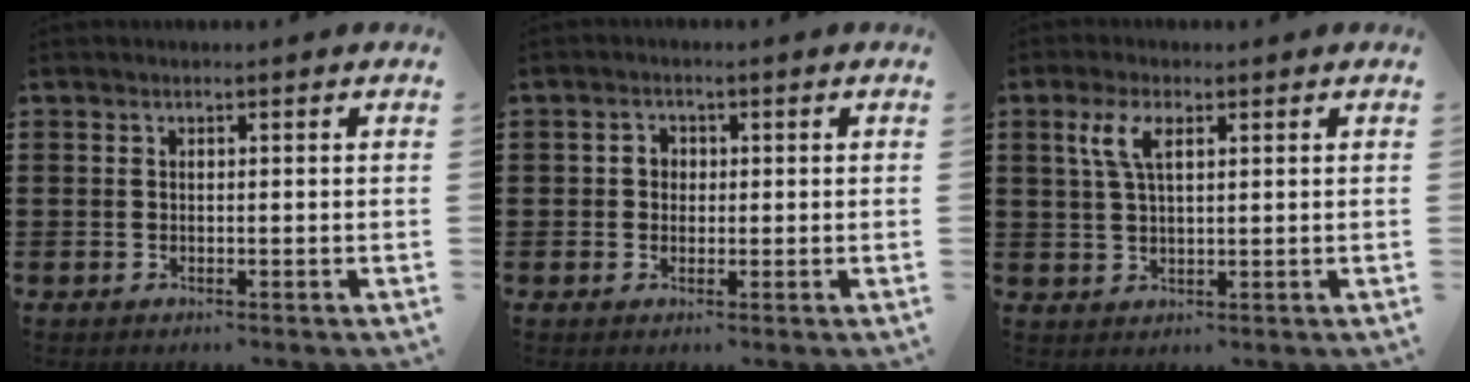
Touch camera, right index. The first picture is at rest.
{"total": 2.0, "force": [0.0, 1.8, 0.9], "torque": [-0.023, 0.009, -0.002]}
{"total": 4.7, "force": [1.9, 1.8, 3.9], "torque": [-0.086, 0.009, 0.031]}